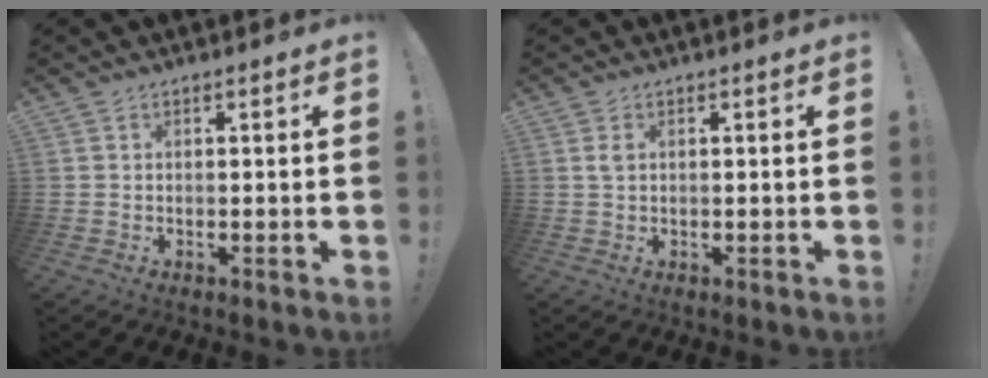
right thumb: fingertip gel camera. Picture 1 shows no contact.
{"total": 1.8, "force": [0.7, 1.0, 1.4], "torque": [-0.021, 0.001, 0.010]}